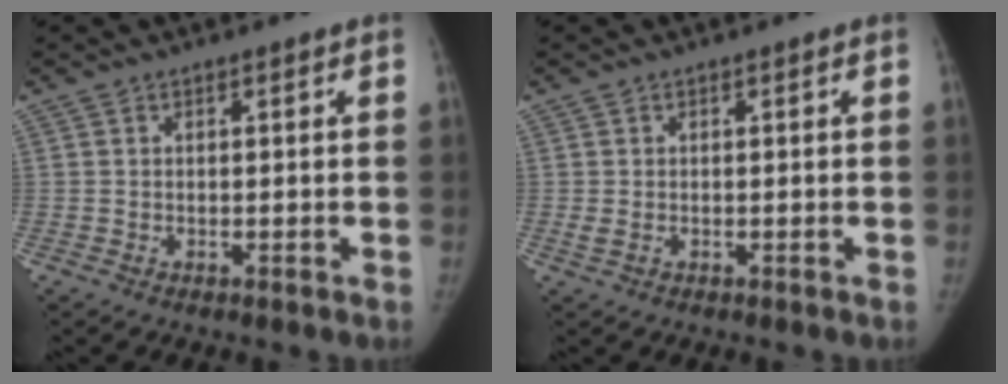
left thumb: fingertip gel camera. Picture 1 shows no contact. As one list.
[{"total": 1.2, "force": [-0.2, 0.9, 0.9], "torque": [-0.022, -0.003, -0.003]}]